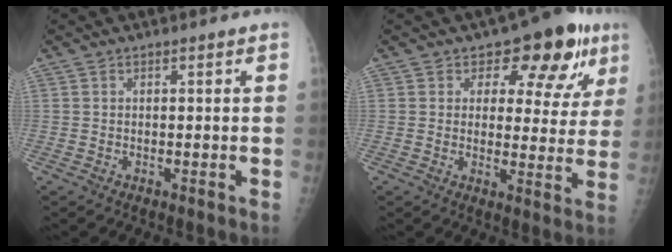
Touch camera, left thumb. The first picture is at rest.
{"total": 11.9, "force": [6.3, 7.1, 7.3], "torque": [-0.033, -0.022, 0.076]}